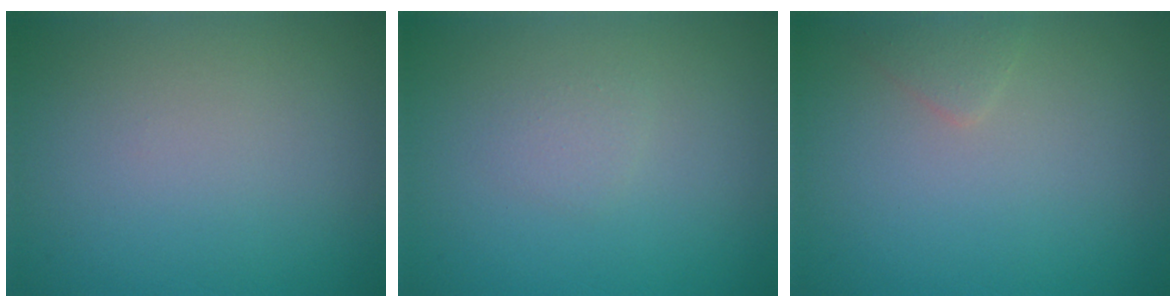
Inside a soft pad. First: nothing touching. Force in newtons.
{"total": 0.9, "press": 0.9, "slide": 0.0}
{"total": 1.1, "press": 1.1, "slide": 0.1}